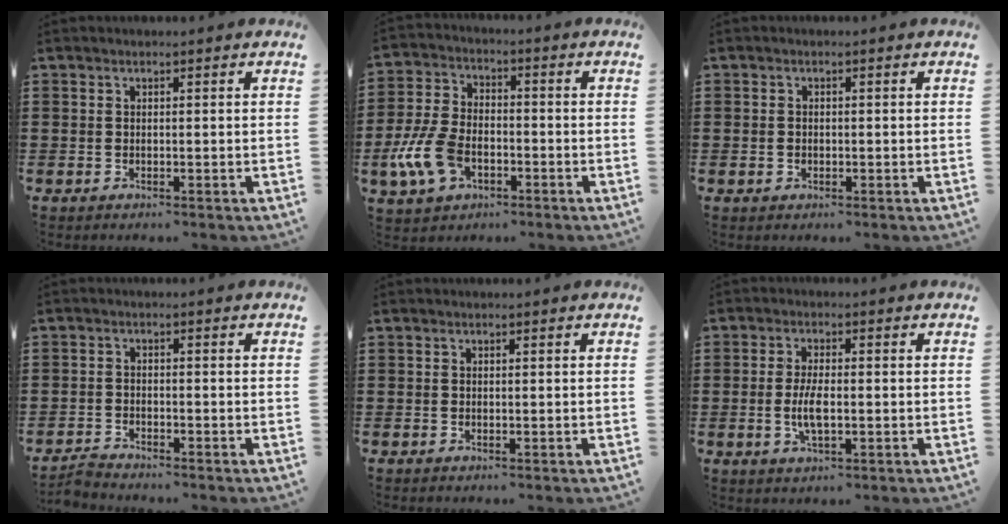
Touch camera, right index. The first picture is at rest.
{"total": 8.7, "force": [-3.4, 5.2, 6.2], "torque": [-0.159, -0.002, -0.068]}
{"total": 0.6, "force": [-0.2, 0.5, 0.3], "torque": [-0.007, 0.001, -0.004]}
{"total": 2.1, "force": [-2.1, 0.1, 0.1], "torque": [-0.008, 0.002, -0.043]}
{"total": 0.0}
{"total": 4.4, "force": [-0.8, 1.4, 4.1], "torque": [-0.087, -0.005, -0.017]}